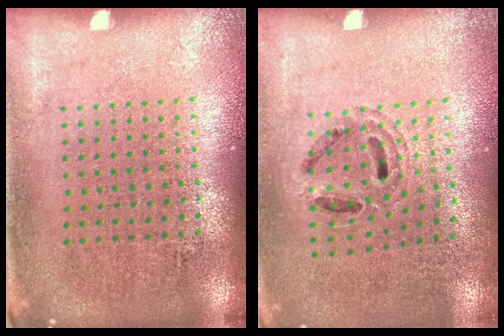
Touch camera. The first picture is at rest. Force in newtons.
{"total": 0.9, "press": 0.9, "slide": 0.2}